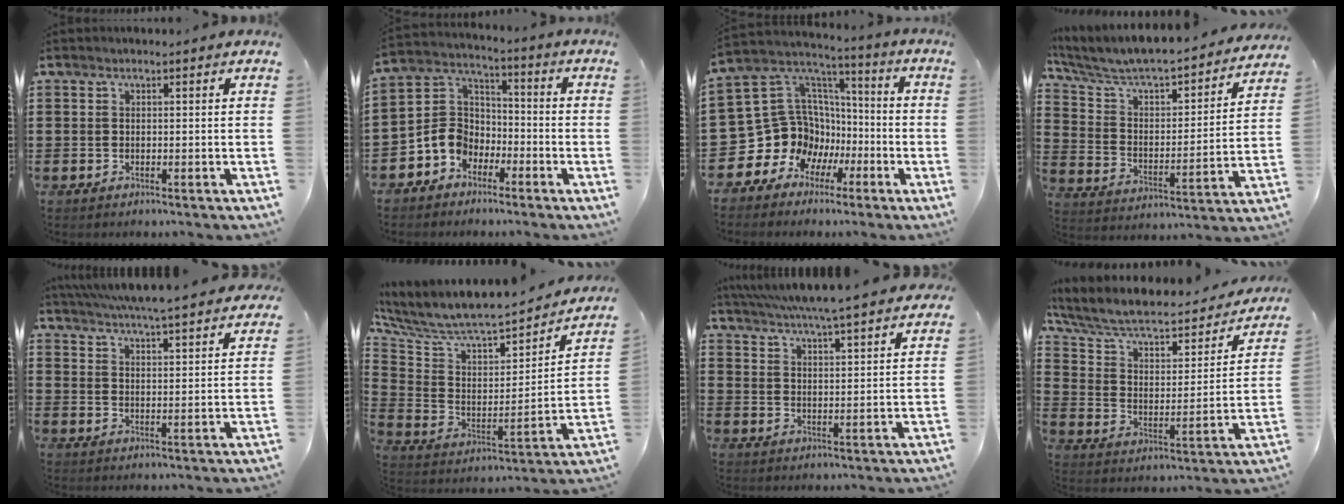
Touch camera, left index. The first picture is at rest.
{"total": 6.5, "force": [-3.3, 5.3, 1.7], "torque": [-0.069, 0.008, -0.073]}
{"total": 12.7, "force": [-3.2, 12.0, 2.8], "torque": [-0.113, -0.032, -0.032]}
{"total": 5.4, "force": [4.9, 1.0, 2.2], "torque": [-0.071, -0.052, 0.074]}
{"total": 5.2, "force": [5.0, -0.5, 1.5], "torque": [-0.051, -0.034, 0.085]}
{"total": 7.0, "force": [5.9, 2.2, 3.0], "torque": [-0.091, -0.058, 0.096]}
{"total": 5.5, "force": [5.1, -1.1, 1.9], "torque": [-0.059, -0.039, 0.084]}
{"total": 7.5, "force": [6.1, 2.0, 3.8], "torque": [-0.101, -0.045, 0.100]}